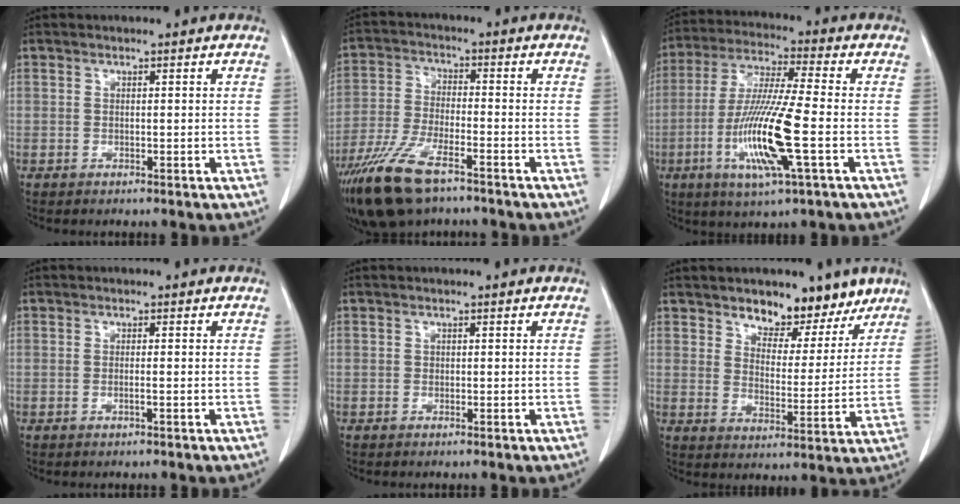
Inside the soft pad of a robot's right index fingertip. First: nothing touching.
{"total": 11.5, "force": [-7.9, 3.3, 7.7], "torque": [-0.157, -0.020, -0.145]}
{"total": 14.6, "force": [-3.9, 0.6, 14.0], "torque": [-0.286, -0.018, -0.076]}
{"total": 0.8, "force": [-0.3, -0.1, 0.7], "torque": [-0.012, 0.000, -0.005]}
{"total": 0.0}
{"total": 9.1, "force": [7.1, 4.5, 3.7], "torque": [-0.033, -0.005, 0.108]}